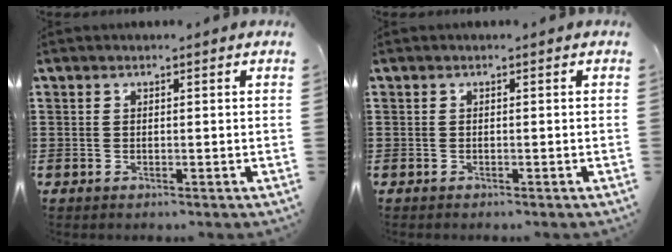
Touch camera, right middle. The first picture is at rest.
{"total": 0.0}